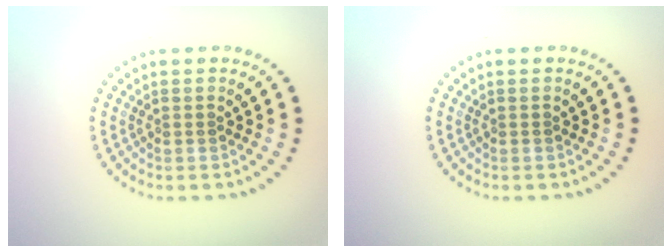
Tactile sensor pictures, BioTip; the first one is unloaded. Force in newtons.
{"total": 0.0}